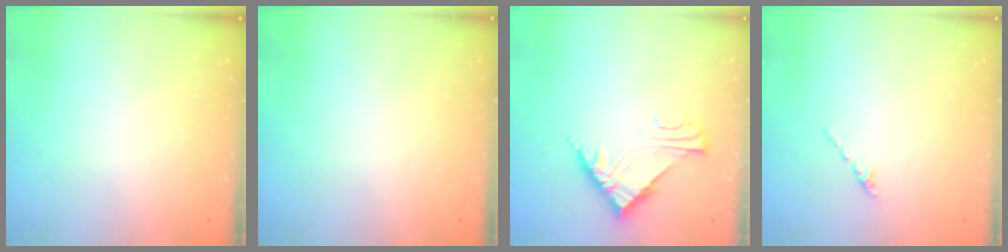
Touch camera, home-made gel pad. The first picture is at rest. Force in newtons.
{"total": 0.0}
{"total": 6.6, "press": 6.6, "slide": 0.4}
{"total": 1.6, "press": 1.5, "slide": 0.6}